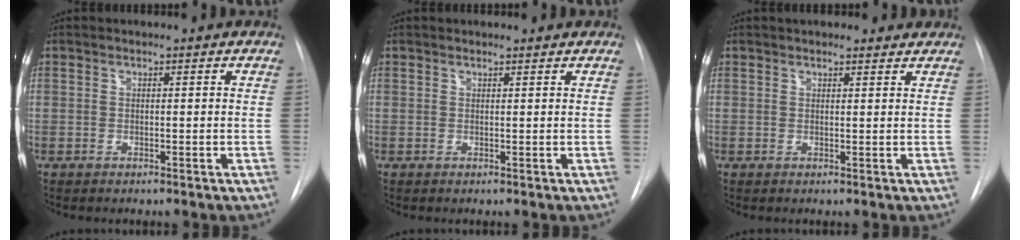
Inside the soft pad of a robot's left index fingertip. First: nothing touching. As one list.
[{"total": 1.3, "force": [1.3, 0.1, 0.1], "torque": [-0.009, 0.008, 0.018]}, {"total": 5.8, "force": [5.2, 1.8, 1.9], "torque": [-0.021, 0.020, 0.059]}]